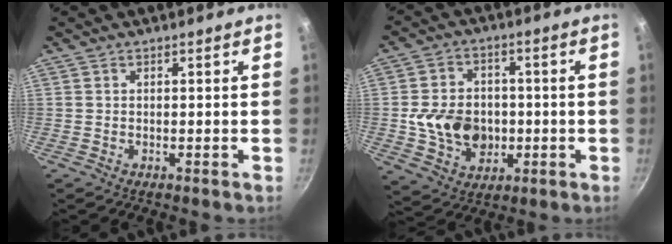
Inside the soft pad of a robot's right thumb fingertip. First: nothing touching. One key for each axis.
{"total": 12.7, "fx": -1.2, "fy": 10.2, "fz": 7.4, "tx": -0.102, "ty": 0.014, "tz": -0.013}